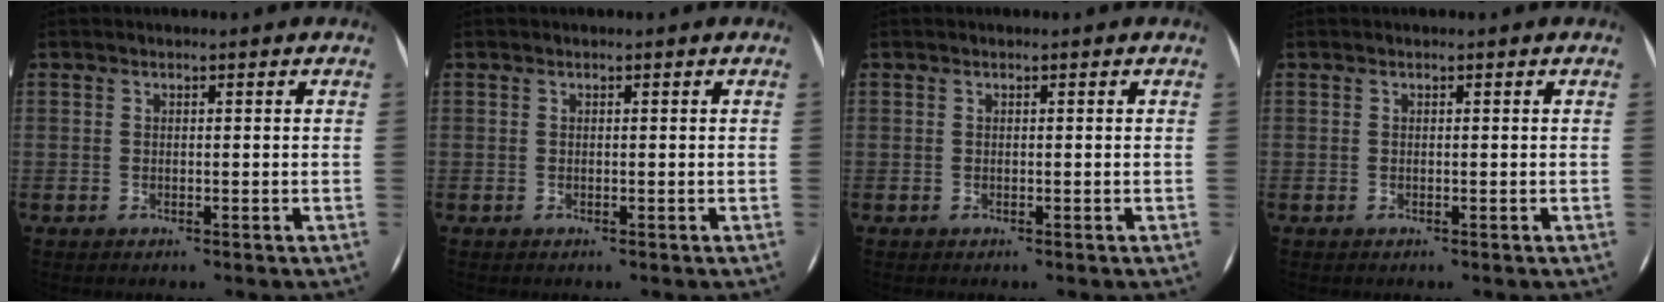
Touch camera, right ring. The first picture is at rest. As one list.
[{"total": 0.0}, {"total": 0.0}, {"total": 0.0}]